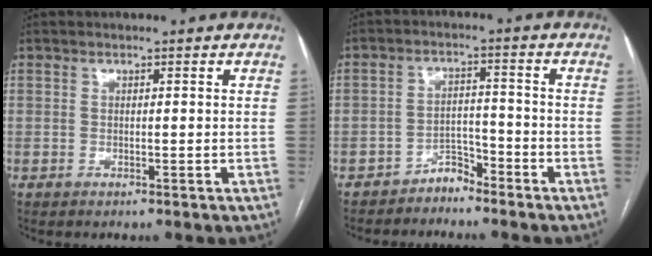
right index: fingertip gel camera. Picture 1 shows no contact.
{"total": 3.4, "force": [-3.0, 1.4, 0.3], "torque": [0.004, 0.005, -0.051]}